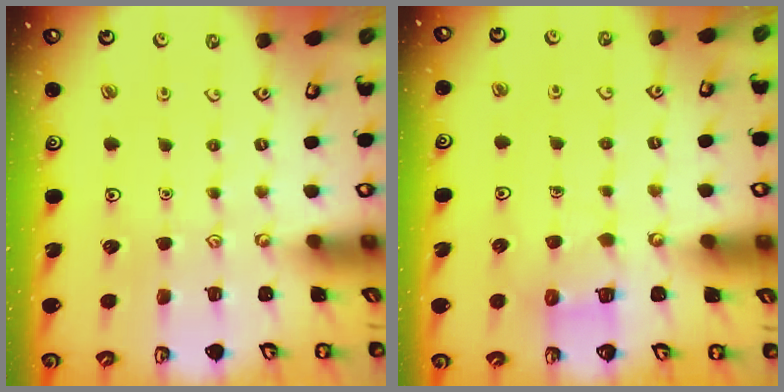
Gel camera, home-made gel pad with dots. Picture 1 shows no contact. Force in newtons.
{"total": 5.2, "press": 5.2, "slide": 0.5}